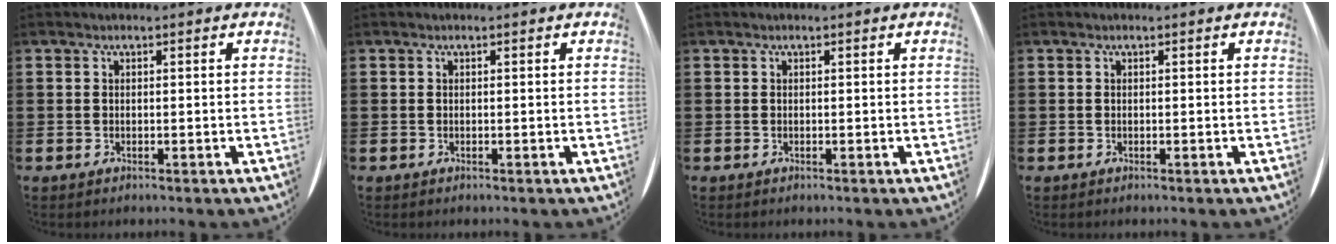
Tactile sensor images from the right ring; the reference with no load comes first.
{"total": 0.0}
{"total": 0.0}
{"total": 0.0}